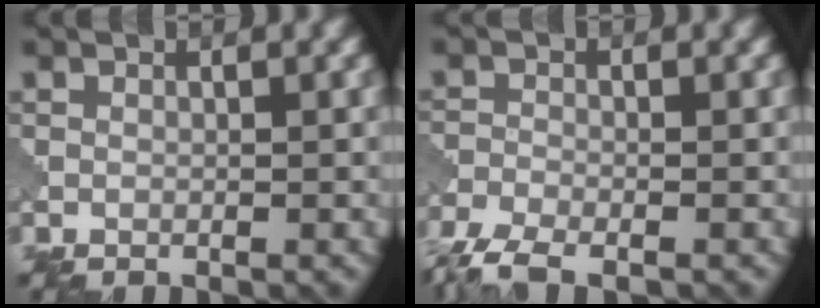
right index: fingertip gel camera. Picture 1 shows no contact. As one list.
[{"total": 4.2, "force": [-3.4, 1.1, 2.2], "torque": [-0.049, -0.011, -0.079]}]